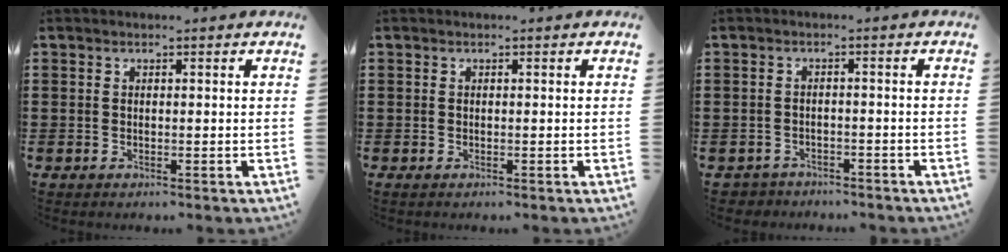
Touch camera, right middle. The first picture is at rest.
{"total": 0.0}
{"total": 2.1, "force": [-2.0, 0.4, -0.4], "torque": [-0.002, -0.001, -0.046]}